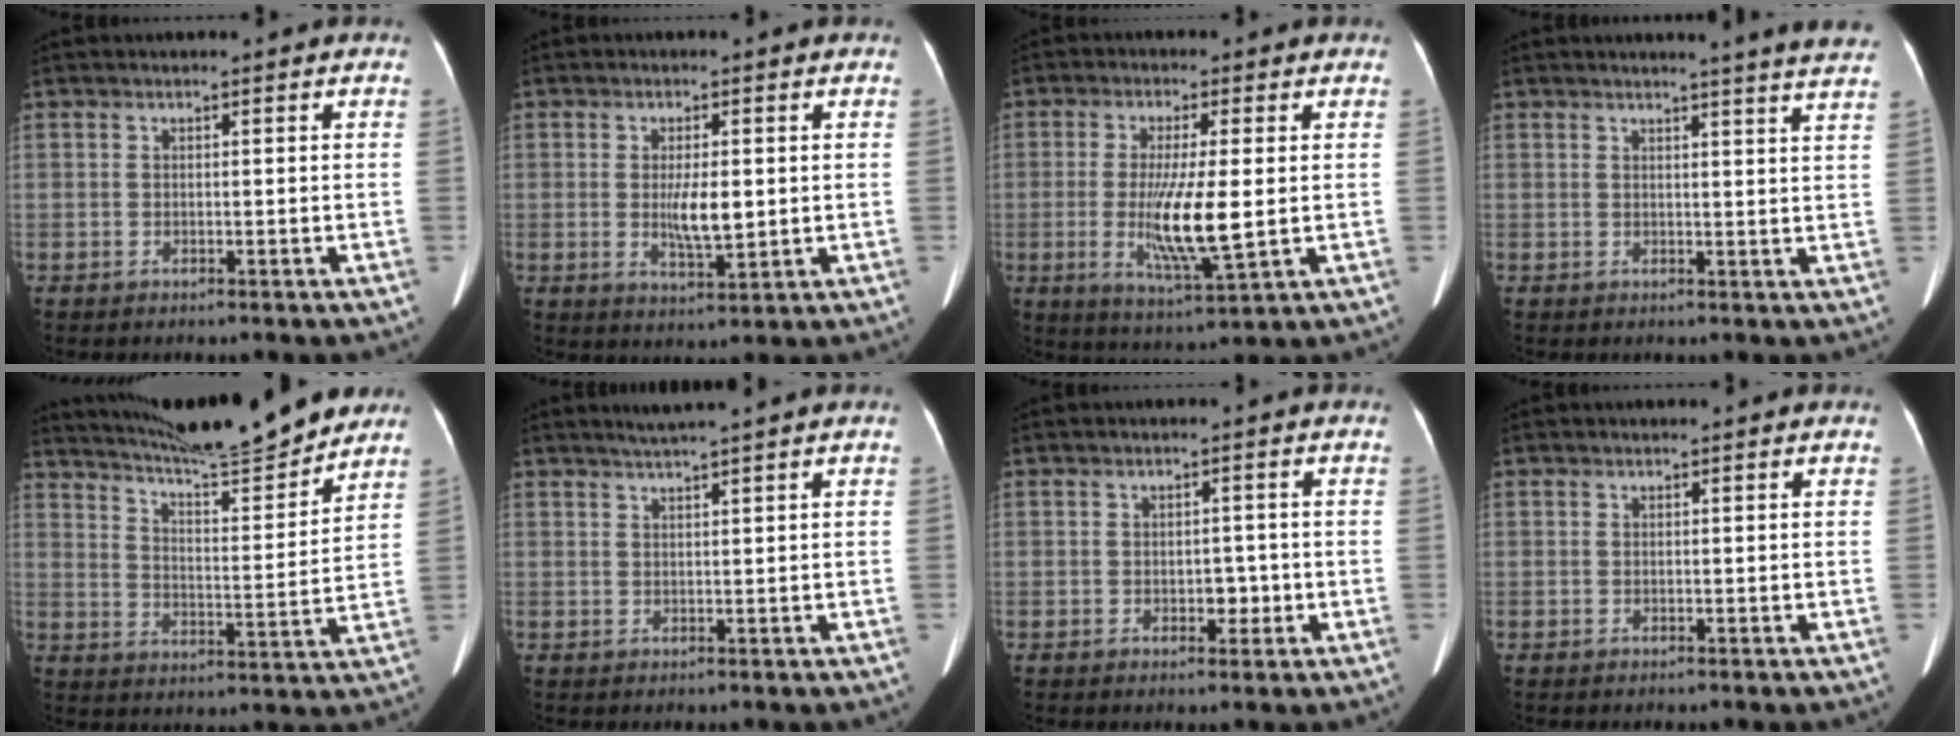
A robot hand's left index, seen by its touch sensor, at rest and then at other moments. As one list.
[{"total": 5.1, "force": [0.0, 1.4, 4.9], "torque": [-0.090, -0.011, 0.004]}, {"total": 9.7, "force": [-0.9, 1.0, 9.6], "torque": [-0.189, -0.029, -0.016]}, {"total": 9.5, "force": [8.8, -1.0, 3.5], "torque": [-0.041, -0.036, 0.077]}, {"total": 16.6, "force": [15.3, 0.1, 6.5], "torque": [-0.111, -0.021, 0.229]}, {"total": 2.9, "force": [2.3, -0.9, 1.5], "torque": [-0.027, 0.006, 0.046]}, {"total": 2.6, "force": [-0.8, 1.6, 1.9], "torque": [-0.025, 0.001, -0.008]}, {"total": 0.0}]